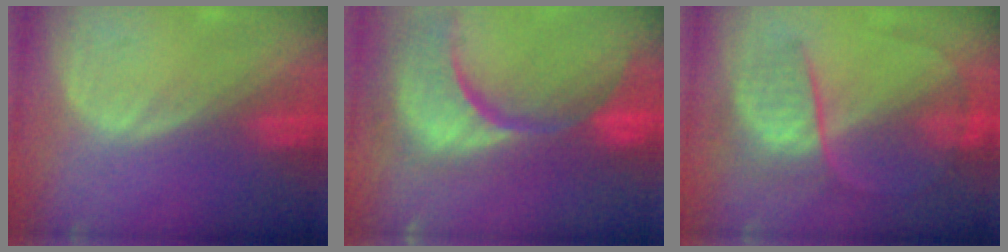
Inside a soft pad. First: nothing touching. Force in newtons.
{"total": 15.4, "press": 12.1, "slide": 9.6}
{"total": 6.9, "press": 6.6, "slide": 1.7}